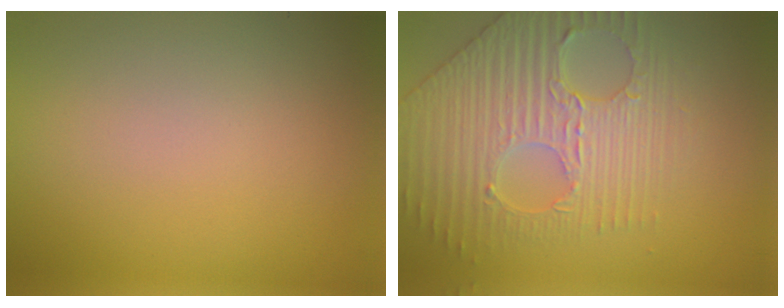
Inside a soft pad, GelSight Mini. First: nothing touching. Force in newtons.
{"total": 5.3, "press": 5.0, "slide": 1.9}